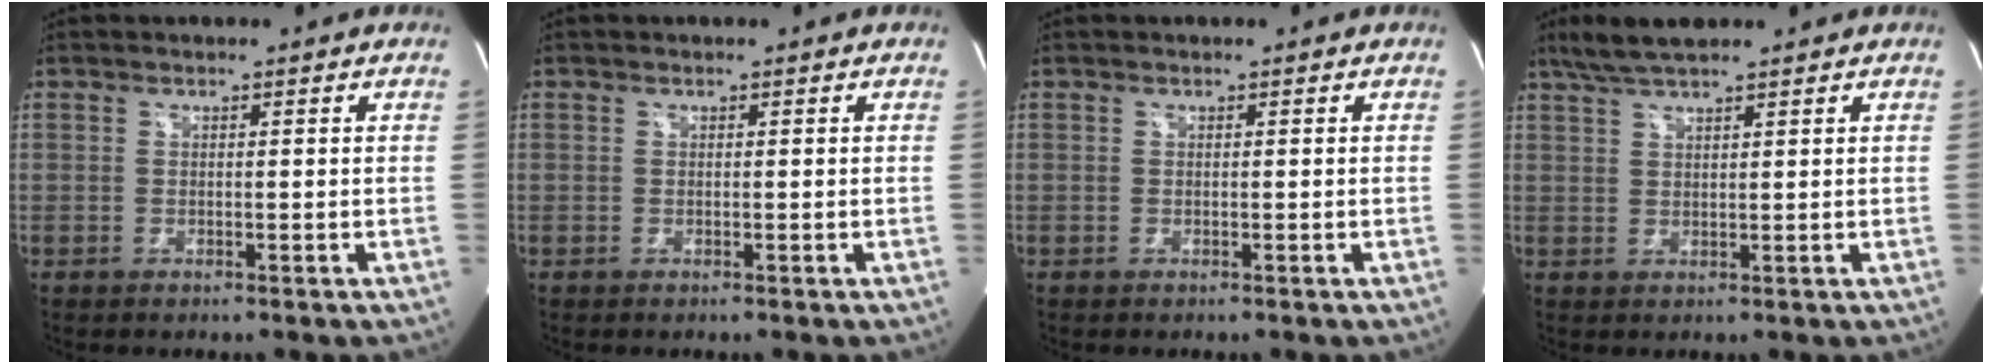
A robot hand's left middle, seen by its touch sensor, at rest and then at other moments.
{"total": 0.0}
{"total": 0.0}
{"total": 5.6, "force": [4.5, 0.7, 3.2], "torque": [-0.071, 0.020, 0.085]}